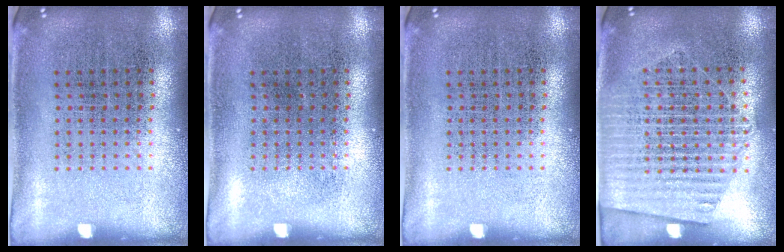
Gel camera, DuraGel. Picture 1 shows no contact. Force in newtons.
{"total": 0.0}
{"total": 0.0}
{"total": 1.5, "press": 1.4, "slide": 0.6}